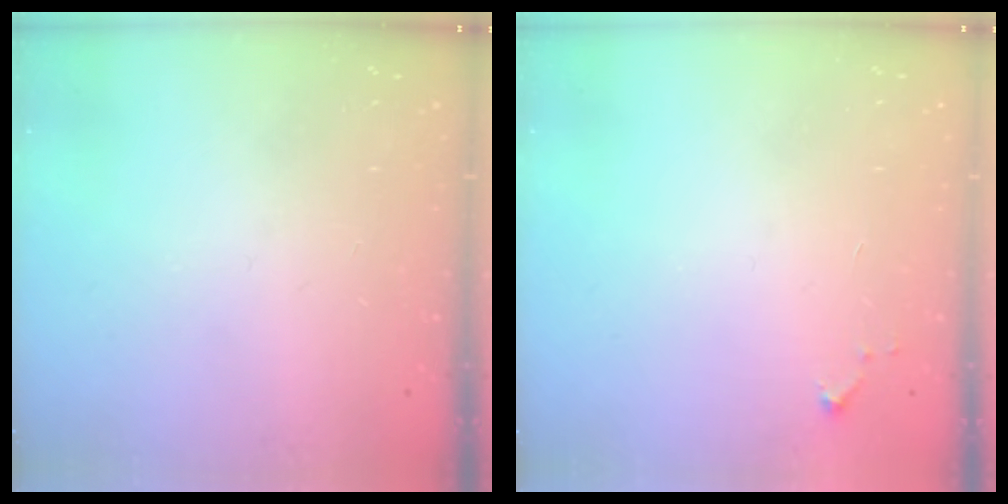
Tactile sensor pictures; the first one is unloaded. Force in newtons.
{"total": 3.5, "press": 3.5, "slide": 0.3}